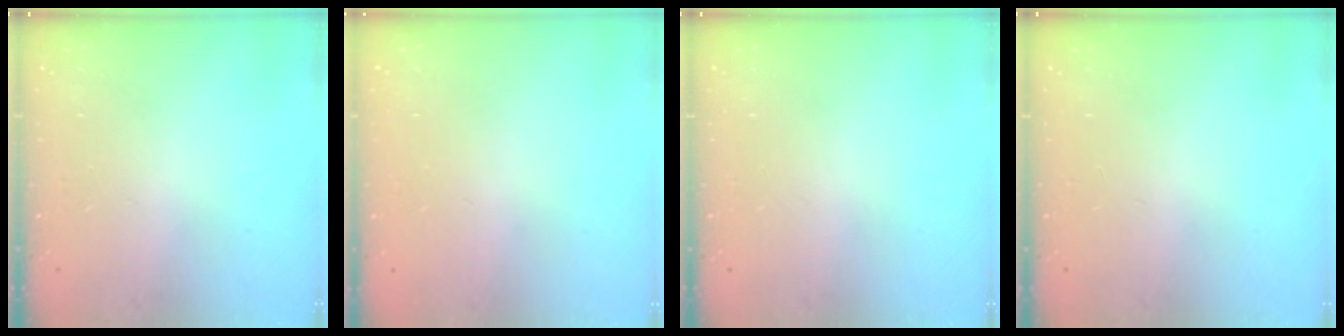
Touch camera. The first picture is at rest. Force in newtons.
{"total": 0.0}
{"total": 0.0}
{"total": 0.0}